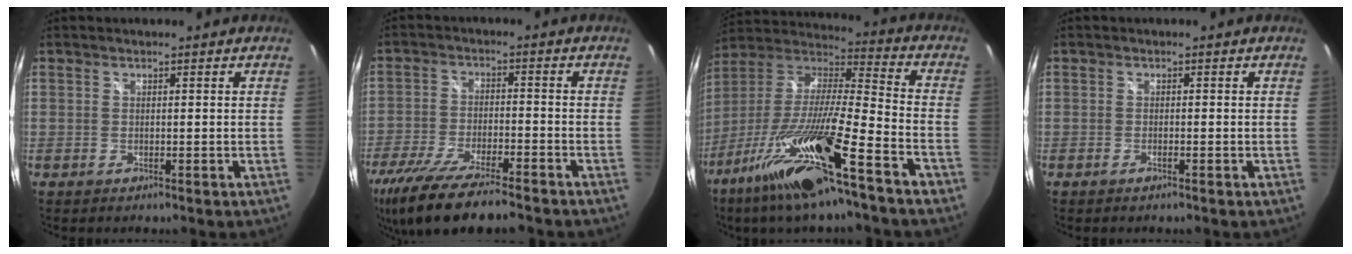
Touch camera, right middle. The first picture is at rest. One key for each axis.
{"total": 16.6, "fx": -13.4, "fy": 3.0, "fz": 9.3, "tx": -0.197, "ty": -0.042, "tz": -0.231}
{"total": 22.5, "fx": -14.0, "fy": 2.2, "fz": 17.5, "tx": -0.320, "ty": -0.035, "tz": -0.253}
{"total": 1.2, "fx": -0.7, "fy": -0.1, "fz": 0.9, "tx": -0.014, "ty": 0.000, "tz": -0.014}